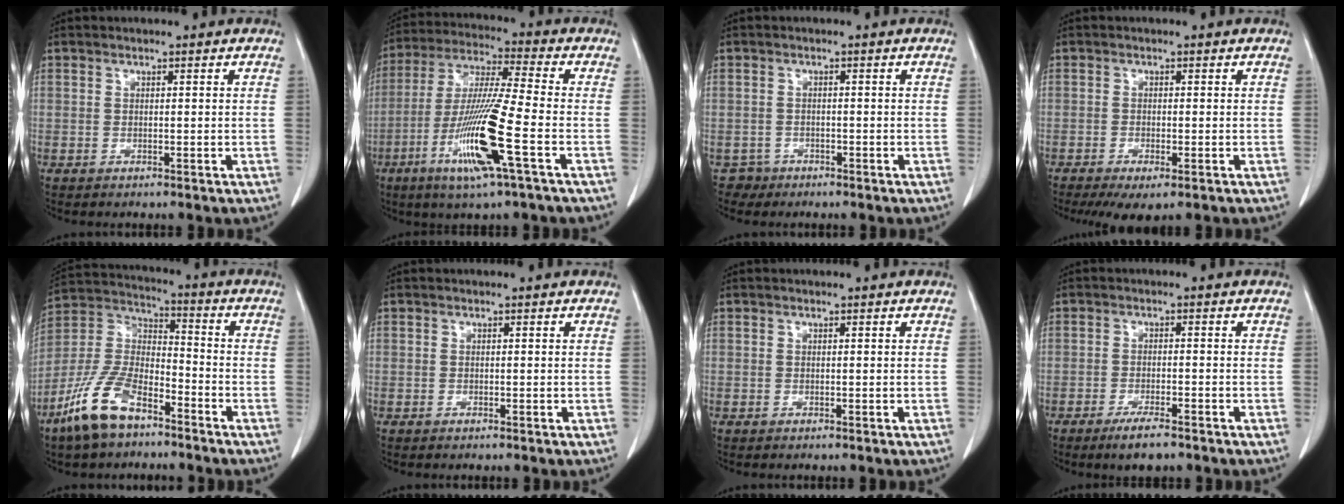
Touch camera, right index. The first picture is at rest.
{"total": 14.9, "force": [-5.4, -0.4, 13.9], "torque": [-0.286, -0.022, -0.107]}
{"total": 2.1, "force": [-1.3, 1.6, -0.6], "torque": [0.007, 0.009, -0.025]}
{"total": 4.8, "force": [-3.1, 1.3, 3.5], "torque": [-0.058, -0.013, -0.044]}
{"total": 12.9, "force": [-8.6, 5.2, 8.0], "torque": [-0.181, 0.001, -0.170]}
{"total": 0.0}
{"total": 0.0}
{"total": 4.4, "force": [-3.2, 0.7, 3.0], "torque": [-0.055, -0.007, -0.053]}